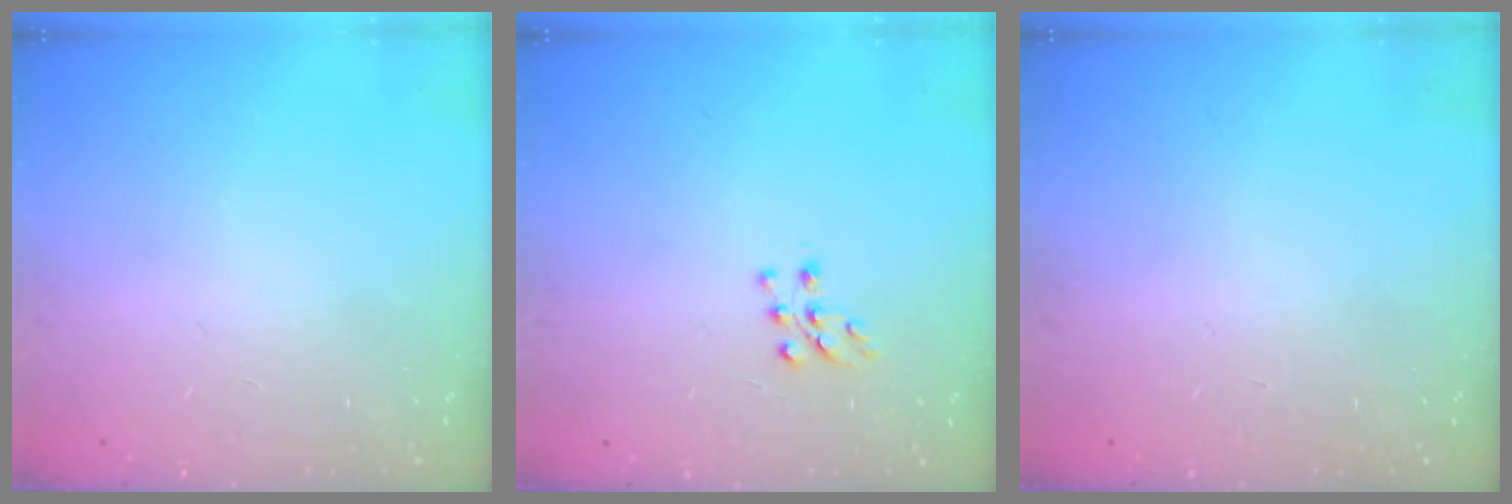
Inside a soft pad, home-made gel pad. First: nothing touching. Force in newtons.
{"total": 6.9, "press": 6.8, "slide": 0.6}
{"total": 0.0}